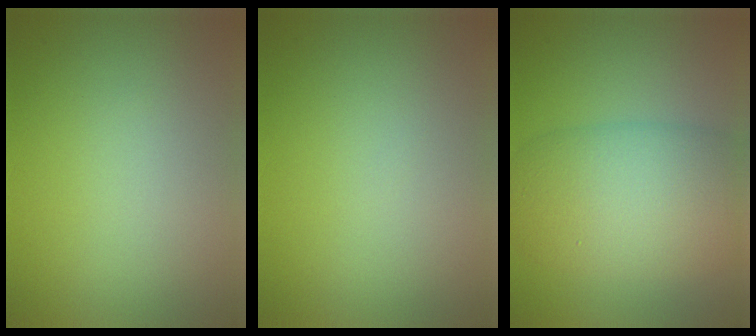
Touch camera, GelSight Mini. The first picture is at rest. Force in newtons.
{"total": 0.0}
{"total": 9.0, "press": 9.0, "slide": 0.5}